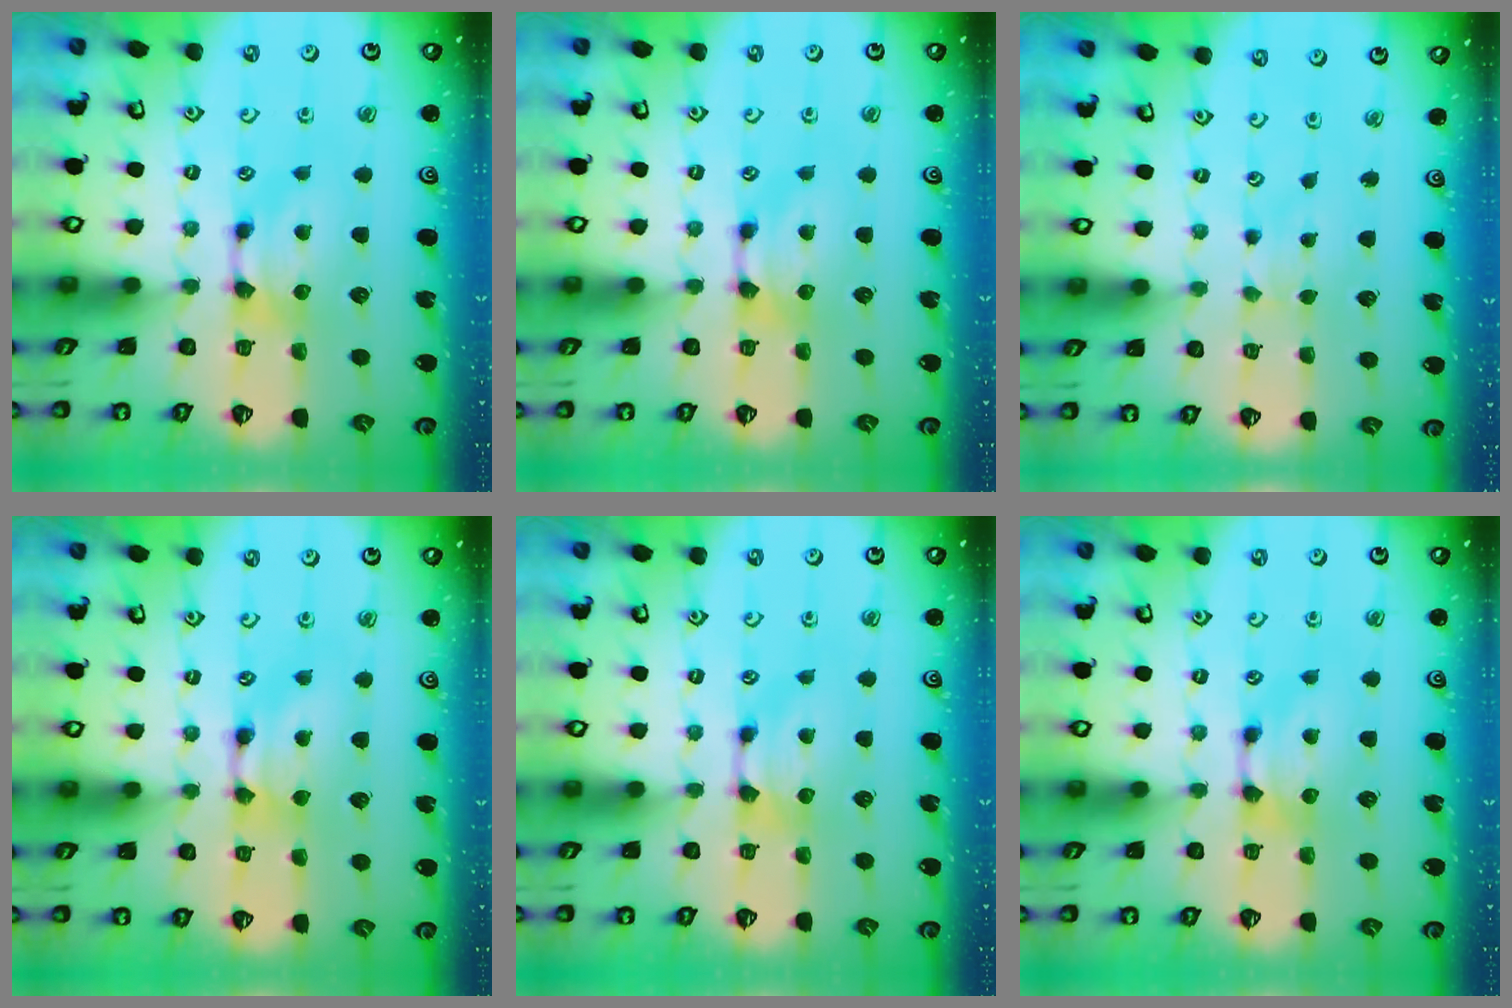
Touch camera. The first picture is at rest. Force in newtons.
{"total": 0.0}
{"total": 2.3, "press": 2.3, "slide": 0.1}
{"total": 1.4, "press": 1.4, "slide": 0.1}
{"total": 0.0}
{"total": 0.0}